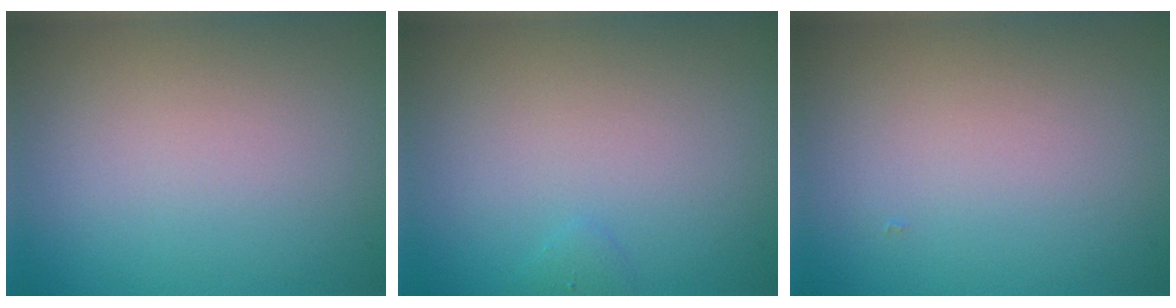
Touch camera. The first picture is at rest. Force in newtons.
{"total": 0.5, "press": 0.5, "slide": 0.1}
{"total": 0.0}